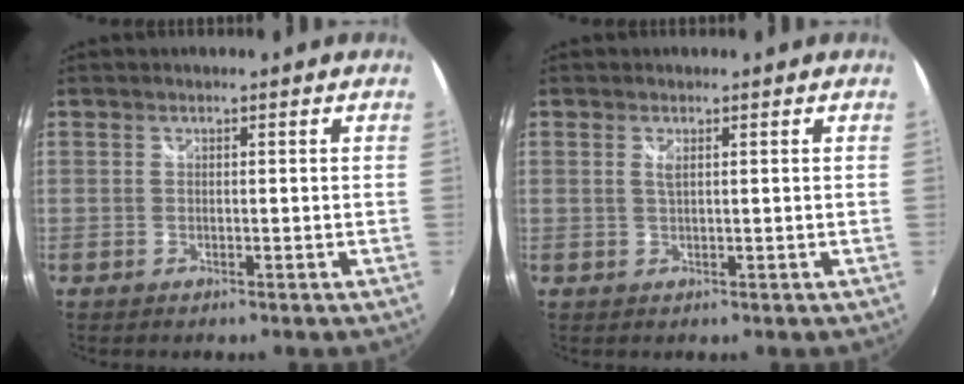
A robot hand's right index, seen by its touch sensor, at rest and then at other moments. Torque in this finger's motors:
{"motor_torque": [0.05, -0.03, 0.03, 0.03]}